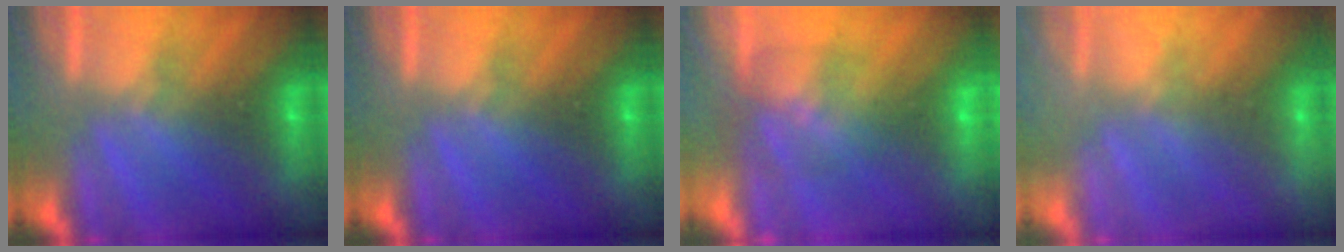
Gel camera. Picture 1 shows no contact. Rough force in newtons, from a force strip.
{"total": 0.0}
{"total": 6.9}
{"total": 2.4}